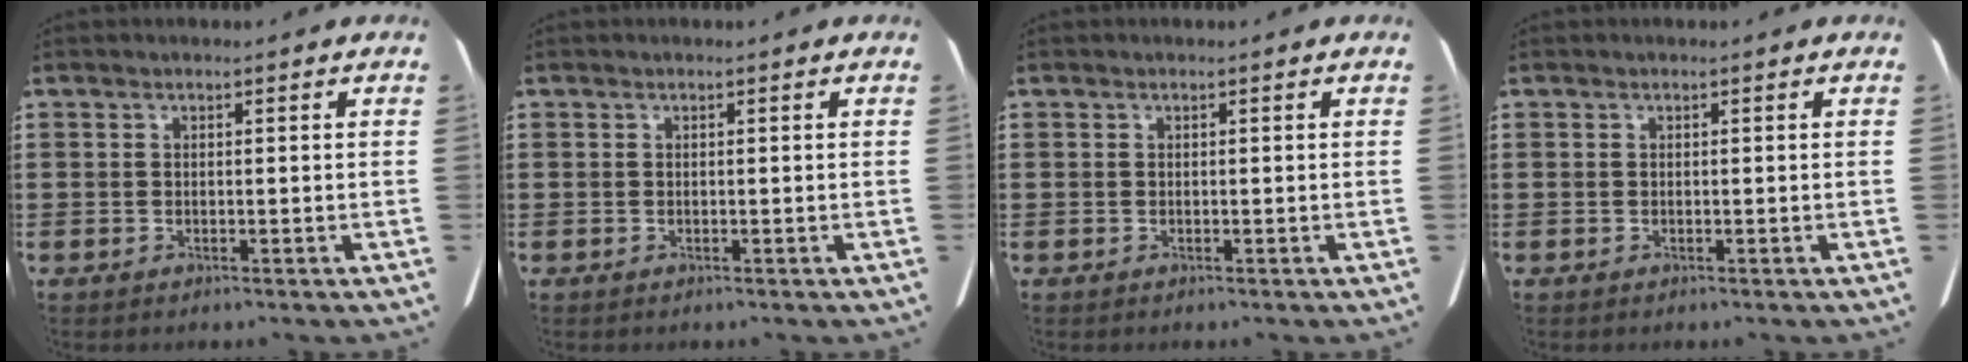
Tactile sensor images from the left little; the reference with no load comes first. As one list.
[{"total": 0.0}, {"total": 0.0}, {"total": 0.0}]